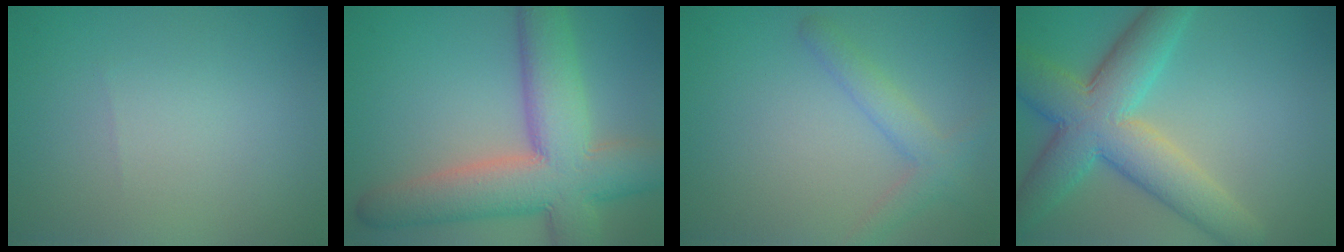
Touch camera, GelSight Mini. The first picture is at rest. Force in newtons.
{"total": 11.3, "press": 11.3, "slide": 0.9}
{"total": 2.7, "press": 2.7, "slide": 0.2}
{"total": 8.9, "press": 8.9, "slide": 0.4}